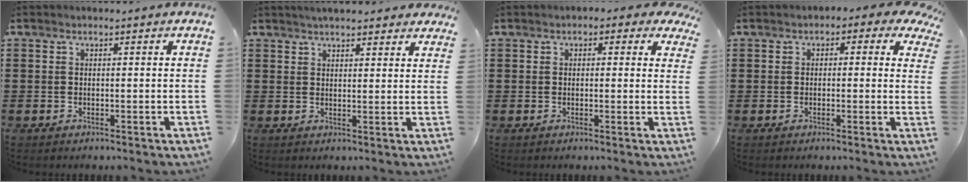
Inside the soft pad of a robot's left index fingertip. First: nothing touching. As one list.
[{"total": 3.5, "force": [3.4, 0.5, 0.9], "torque": [-0.026, -0.003, 0.063]}, {"total": 1.6, "force": [0.8, 1.0, 1.0], "torque": [-0.015, 0.006, 0.010]}, {"total": 1.8, "force": [0.3, 1.2, 1.3], "torque": [-0.021, 0.006, 0.001]}]